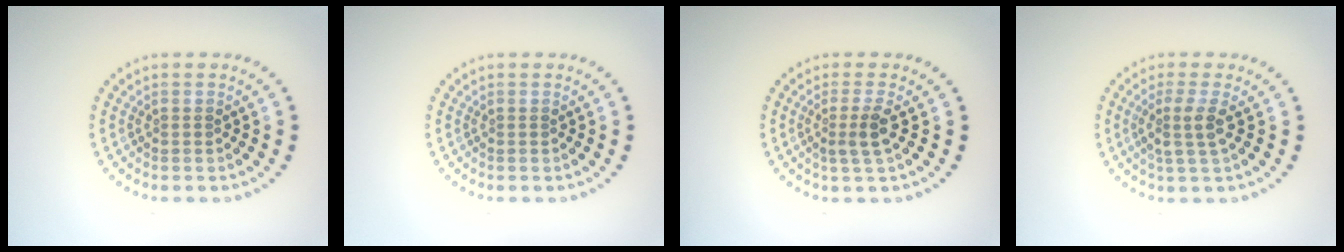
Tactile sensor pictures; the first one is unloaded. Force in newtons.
{"total": 0.0}
{"total": 2.2, "press": 1.7, "slide": 1.3}
{"total": 2.3, "press": 1.9, "slide": 1.3}